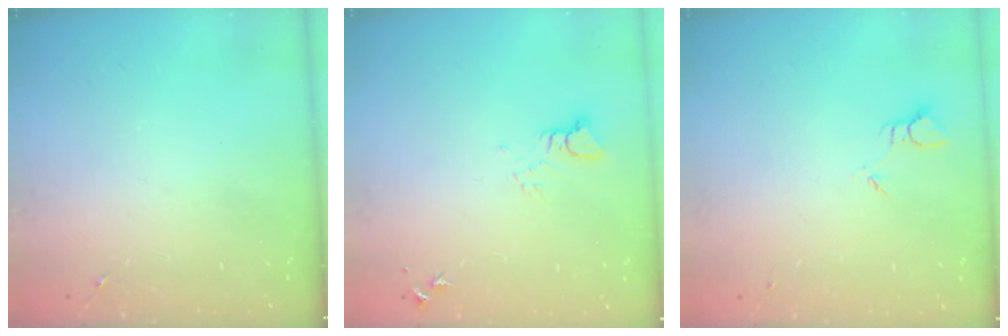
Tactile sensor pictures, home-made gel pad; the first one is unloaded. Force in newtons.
{"total": 3.4, "press": 3.4, "slide": 0.3}
{"total": 2.0, "press": 2.0, "slide": 0.1}